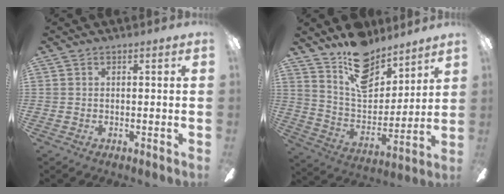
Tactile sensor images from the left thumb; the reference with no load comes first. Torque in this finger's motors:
{"motor_torque": [0.86, 0.24, 1.00, -1.82, 0.15]}